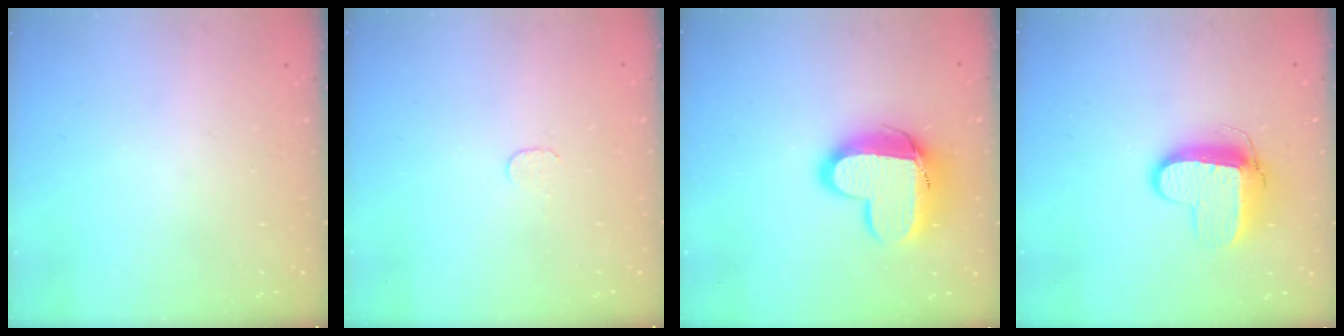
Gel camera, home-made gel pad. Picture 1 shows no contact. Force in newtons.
{"total": 3.1, "press": 3.1, "slide": 0.3}
{"total": 14.3, "press": 14.3, "slide": 1.2}
{"total": 10.3, "press": 10.2, "slide": 1.0}